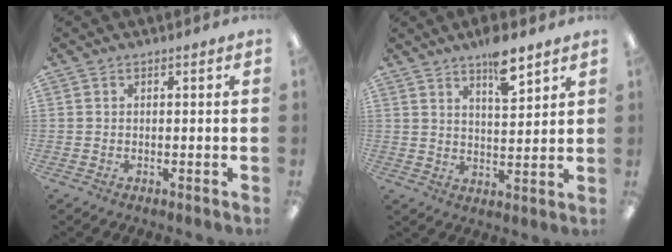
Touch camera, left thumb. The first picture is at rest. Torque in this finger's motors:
{"motor_torque": [0.82, 0.46, 0.00, 0.00, 0.07]}